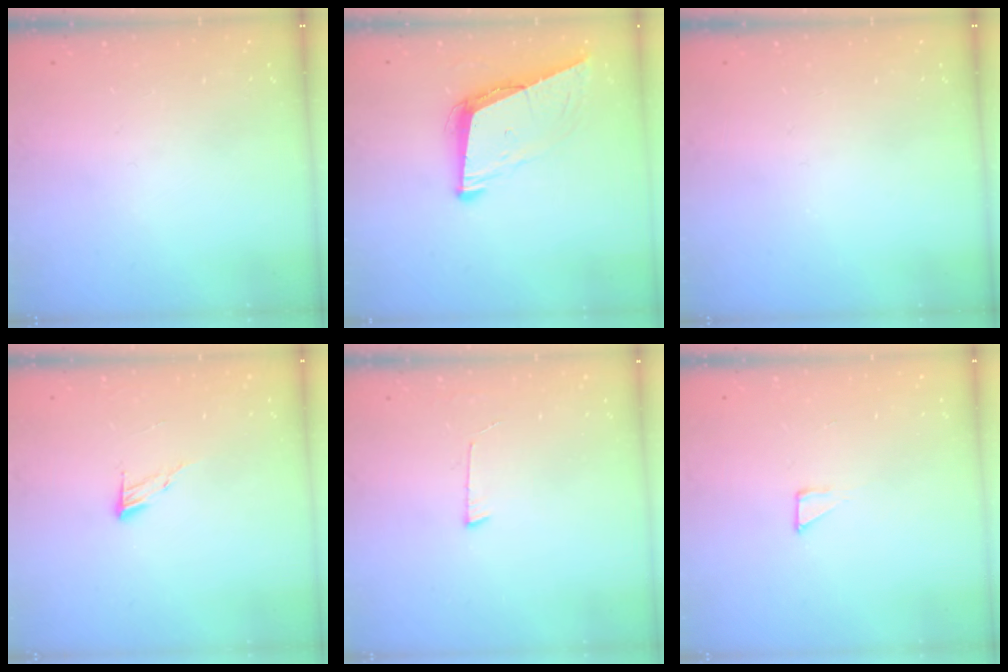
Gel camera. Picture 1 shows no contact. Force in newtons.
{"total": 8.8, "press": 7.9, "slide": 3.8}
{"total": 0.0}
{"total": 5.0, "press": 4.9, "slide": 0.5}
{"total": 4.2, "press": 4.2, "slide": 0.4}
{"total": 3.6, "press": 3.6, "slide": 0.4}